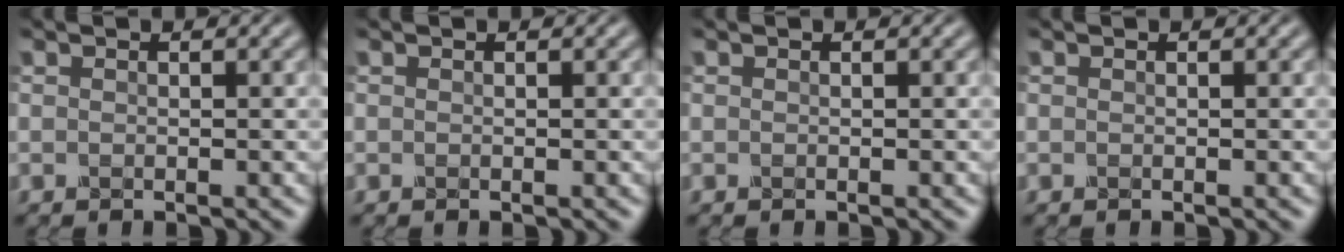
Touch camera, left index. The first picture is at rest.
{"total": 0.0}
{"total": 0.0}
{"total": 0.0}